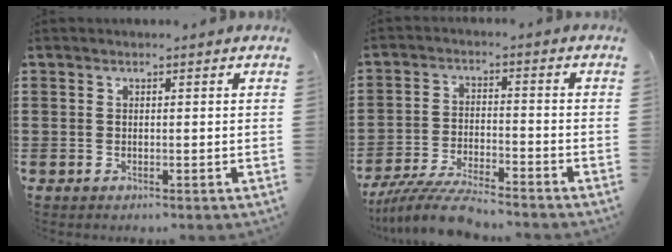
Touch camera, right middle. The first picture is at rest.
{"total": 7.2, "force": [-6.7, 0.3, 2.6], "torque": [-0.054, -0.004, -0.130]}